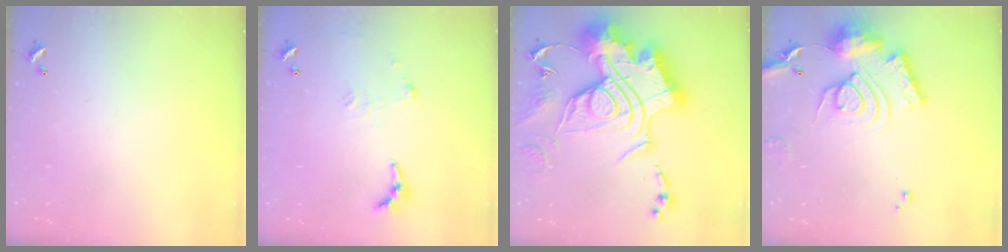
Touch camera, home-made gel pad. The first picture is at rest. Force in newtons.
{"total": 6.3, "press": 6.3, "slide": 0.6}
{"total": 1.1, "press": 1.1, "slide": 0.0}
{"total": 15.8, "press": 15.8, "slide": 1.0}